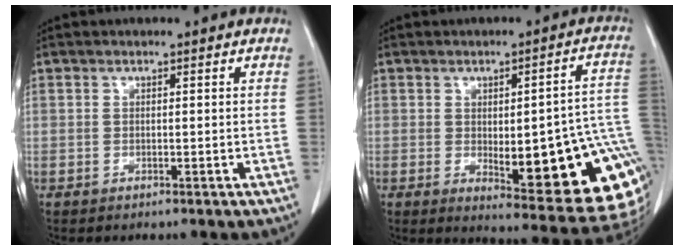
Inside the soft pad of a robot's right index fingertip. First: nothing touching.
{"total": 21.5, "force": [-3.6, 5.2, 20.5], "torque": [-0.166, 0.011, -0.026]}